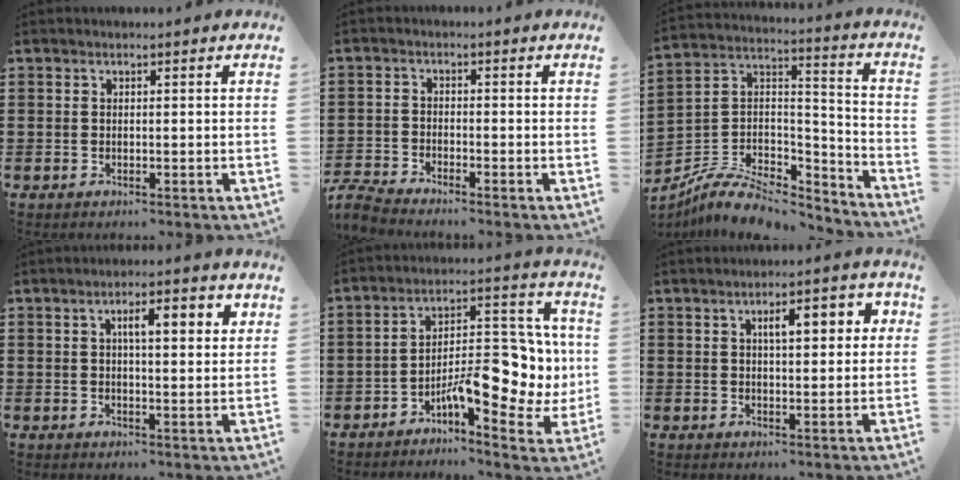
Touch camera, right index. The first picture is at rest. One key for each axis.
{"total": 3.1, "fx": -3.1, "fy": 0.0, "fz": 0.4, "tx": -0.024, "ty": -0.003, "tz": -0.069}
{"total": 8.3, "fx": -6.3, "fy": 3.7, "fz": 3.9, "tx": -0.076, "ty": 0.019, "tz": -0.120}
{"total": 5.2, "fx": 1.7, "fy": 1.6, "fz": 4.7, "tx": -0.080, "ty": 0.004, "tz": 0.021}
{"total": 11.1, "fx": -2.6, "fy": 5.0, "fz": 9.6, "tx": -0.135, "ty": -0.004, "tz": -0.045}
{"total": 5.3, "fx": 1.6, "fy": 1.9, "fz": 4.7, "tx": -0.072, "ty": 0.002, "tz": 0.019}